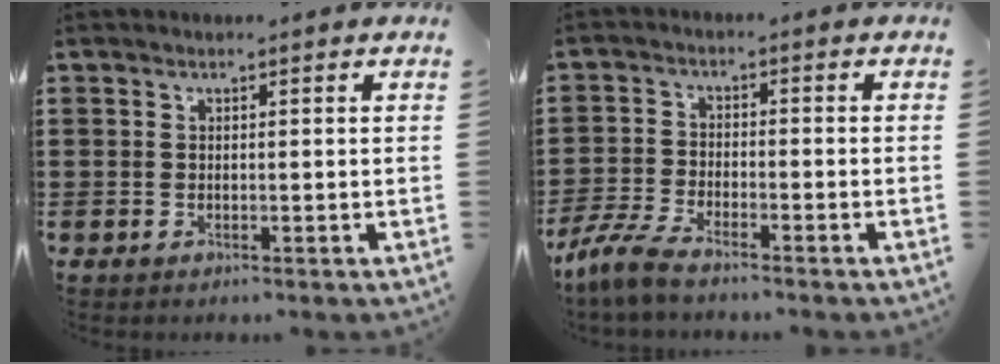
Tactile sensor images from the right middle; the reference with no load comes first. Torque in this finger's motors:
{"motor_torque": [1.50, -0.48, 0.07, 0.10]}